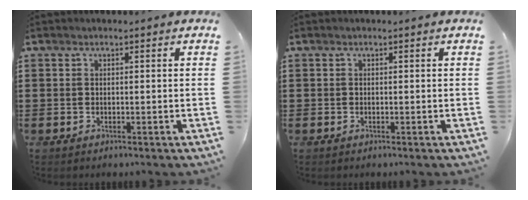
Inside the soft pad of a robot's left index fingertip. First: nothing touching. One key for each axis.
{"total": 0.0}